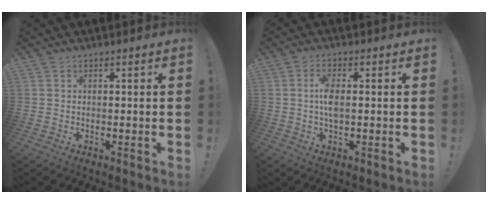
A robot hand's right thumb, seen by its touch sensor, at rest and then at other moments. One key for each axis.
{"total": 5.7, "fx": 0.2, "fy": 2.3, "fz": 5.2, "tx": -0.102, "ty": 0.000, "tz": -0.001}